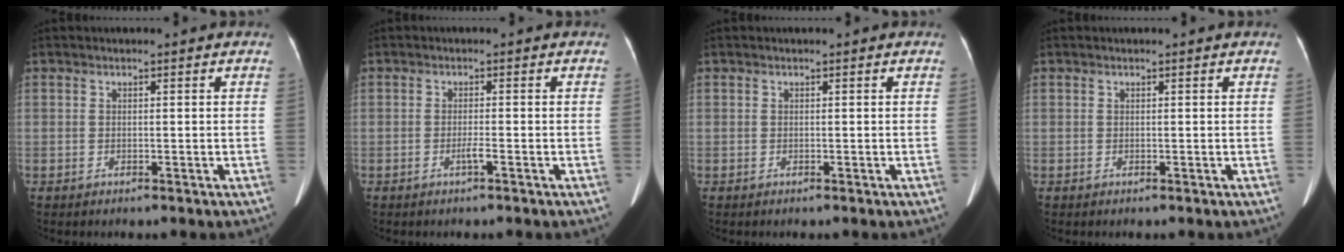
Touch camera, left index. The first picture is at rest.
{"total": 1.2, "force": [-0.7, -0.1, 1.0], "torque": [-0.023, 0.000, -0.012]}
{"total": 0.0}
{"total": 0.0}